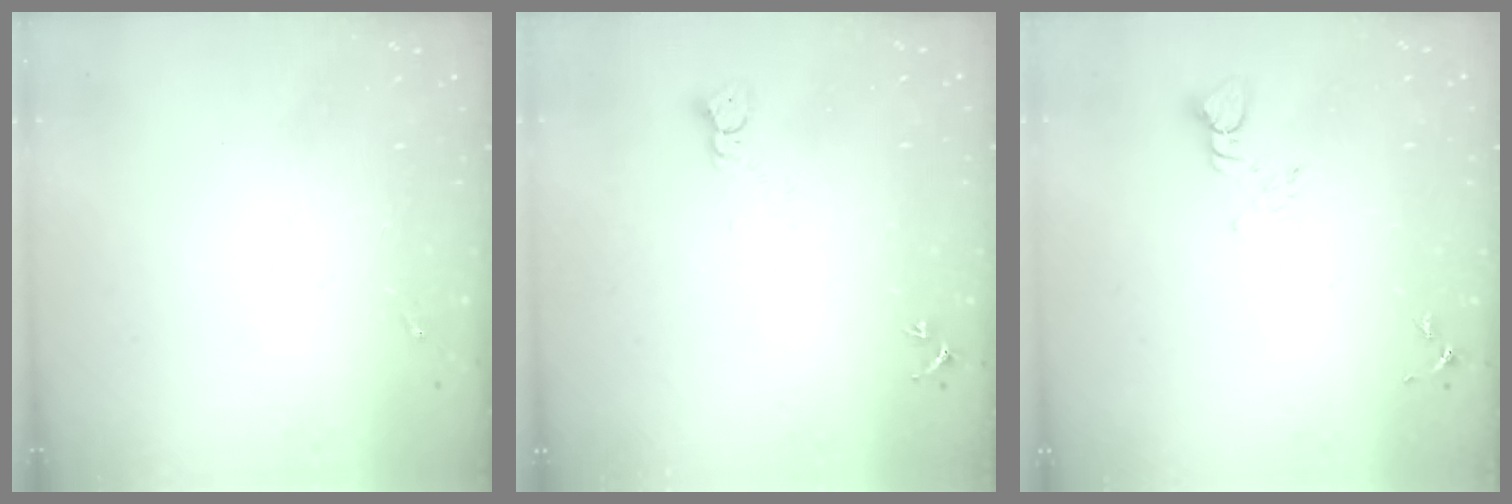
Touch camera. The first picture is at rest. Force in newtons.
{"total": 3.2, "press": 3.2, "slide": 0.1}
{"total": 3.8, "press": 3.8, "slide": 0.5}